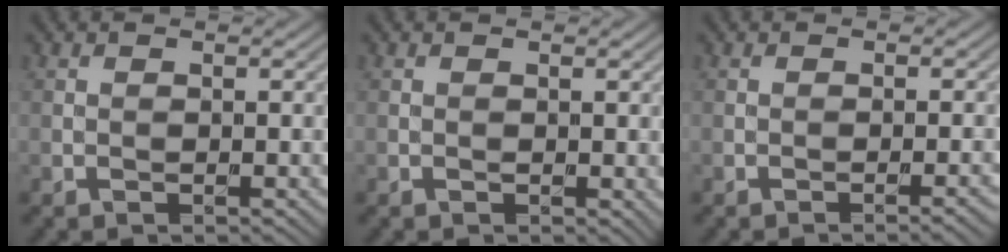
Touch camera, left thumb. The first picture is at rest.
{"total": 0.7, "force": [0.1, 0.5, 0.5], "torque": [-0.001, -0.004, 0.002]}
{"total": 1.9, "force": [-0.9, 0.4, 1.6], "torque": [-0.016, 0.005, -0.018]}